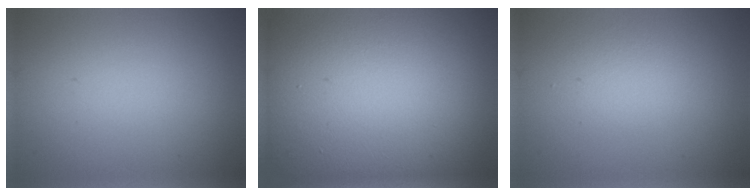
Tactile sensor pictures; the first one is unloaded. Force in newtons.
{"total": 21.9, "press": 21.9, "slide": 1.3}
{"total": 1.7, "press": 1.7, "slide": 0.2}